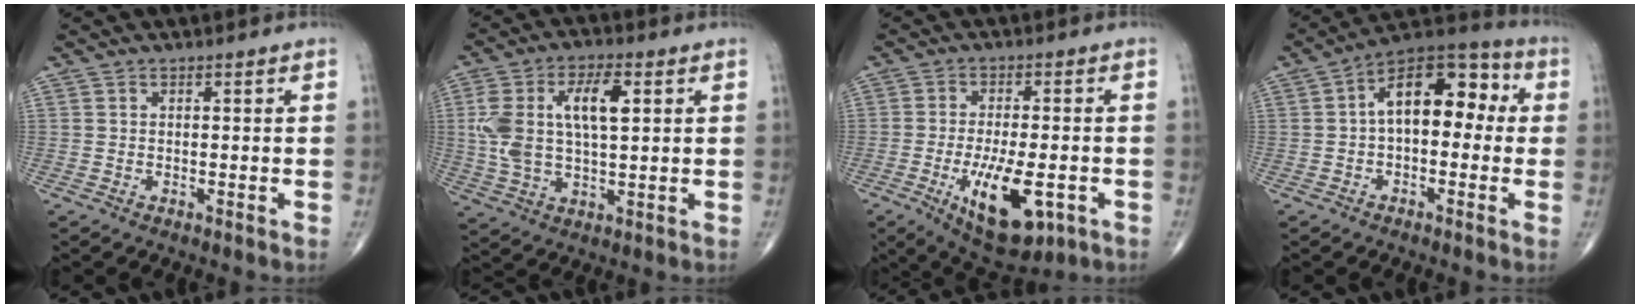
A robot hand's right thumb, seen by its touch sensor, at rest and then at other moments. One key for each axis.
{"total": 13.4, "fx": 2.9, "fy": 6.2, "fz": 11.5, "tx": -0.231, "ty": 0.011, "tz": 0.058}
{"total": 13.5, "fx": -4.6, "fy": 5.5, "fz": 11.4, "tx": -0.179, "ty": -0.001, "tz": -0.060}
{"total": 13.9, "fx": 1.3, "fy": 7.9, "fz": 11.3, "tx": -0.141, "ty": 0.047, "tz": 0.004}